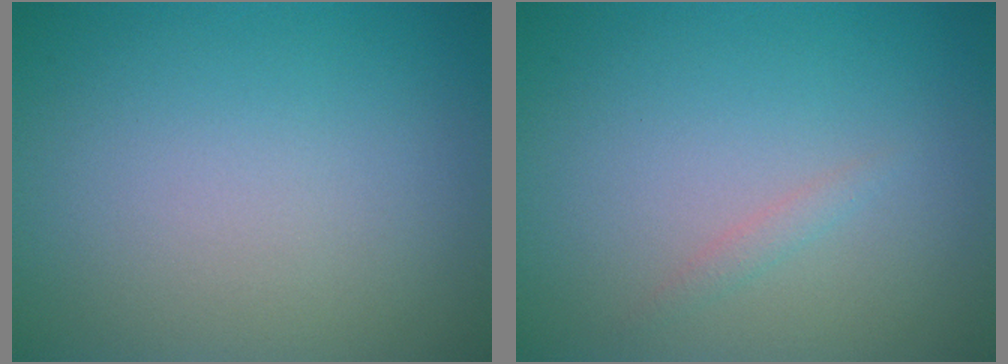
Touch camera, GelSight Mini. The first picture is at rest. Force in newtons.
{"total": 0.7, "press": 0.7, "slide": 0.1}